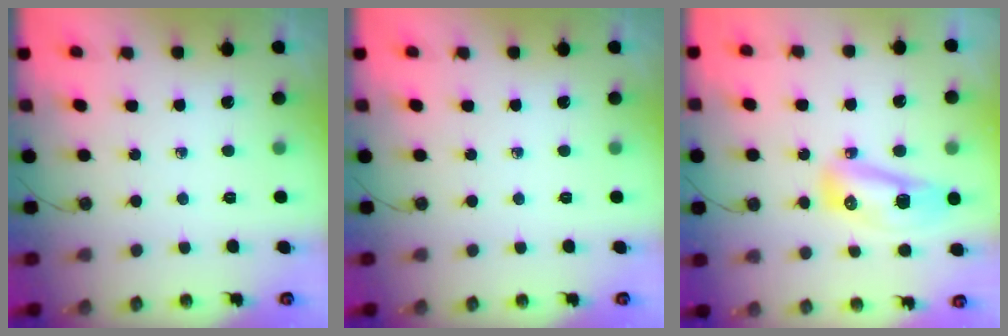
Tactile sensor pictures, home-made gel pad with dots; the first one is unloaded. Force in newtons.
{"total": 0.0}
{"total": 18.6, "press": 14.7, "slide": 11.4}